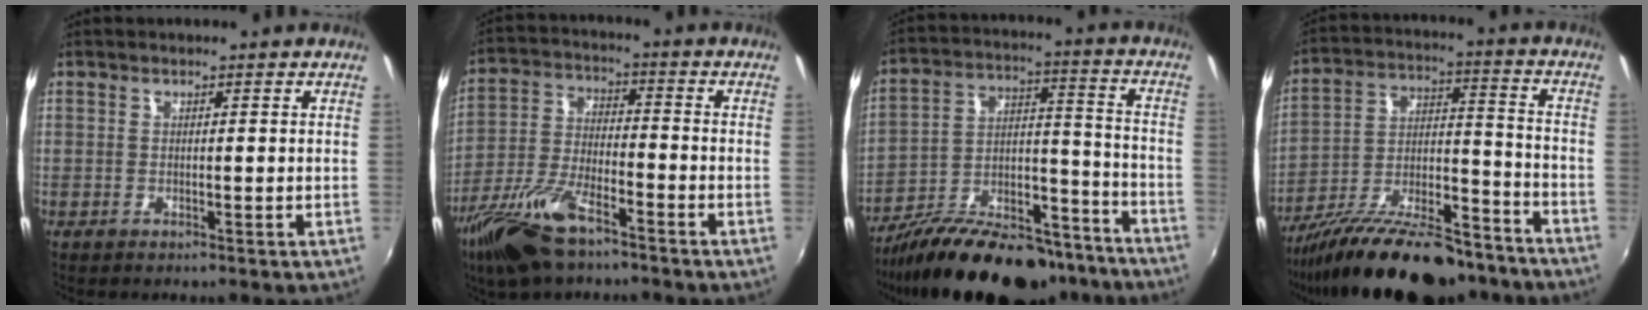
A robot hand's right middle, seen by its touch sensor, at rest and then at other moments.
{"total": 13.8, "force": [-9.4, 4.7, 8.9], "torque": [-0.194, -0.020, -0.182]}
{"total": 25.1, "force": [-19.7, 9.4, 12.5], "torque": [-0.212, 0.017, -0.284]}
{"total": 23.2, "force": [-18.1, 7.4, 12.6], "torque": [-0.218, -0.007, -0.274]}